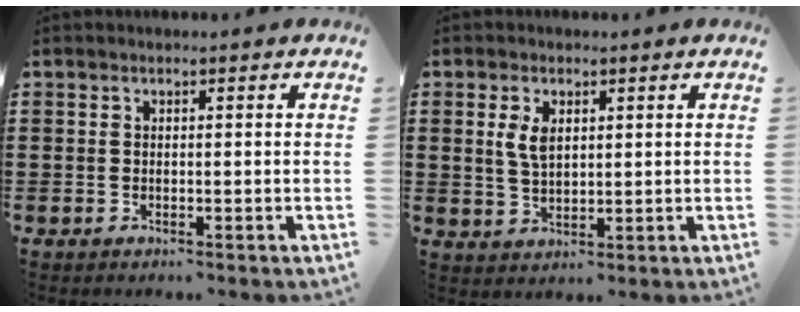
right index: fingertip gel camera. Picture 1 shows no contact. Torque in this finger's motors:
{"motor_torque": [0.31, -0.17, 0.31, 0.10]}